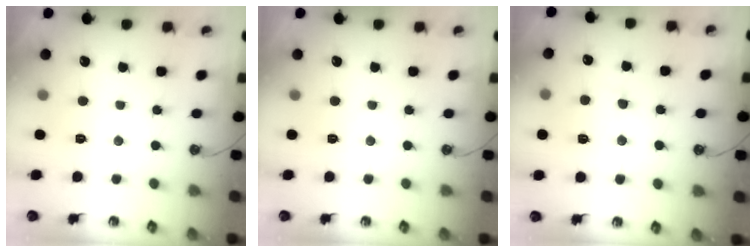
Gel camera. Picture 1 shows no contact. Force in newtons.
{"total": 0.0}
{"total": 0.7, "press": 0.3, "slide": 0.6}